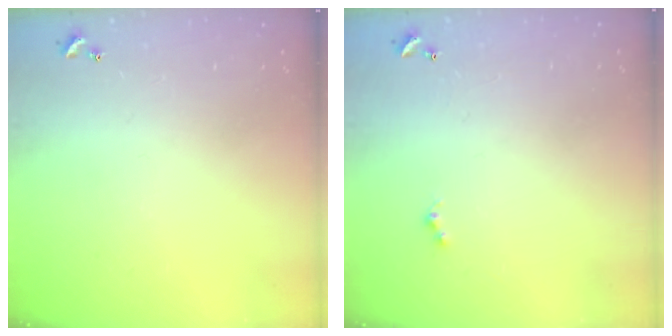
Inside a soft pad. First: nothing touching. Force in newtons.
{"total": 0.8, "press": 0.5, "slide": 0.5}